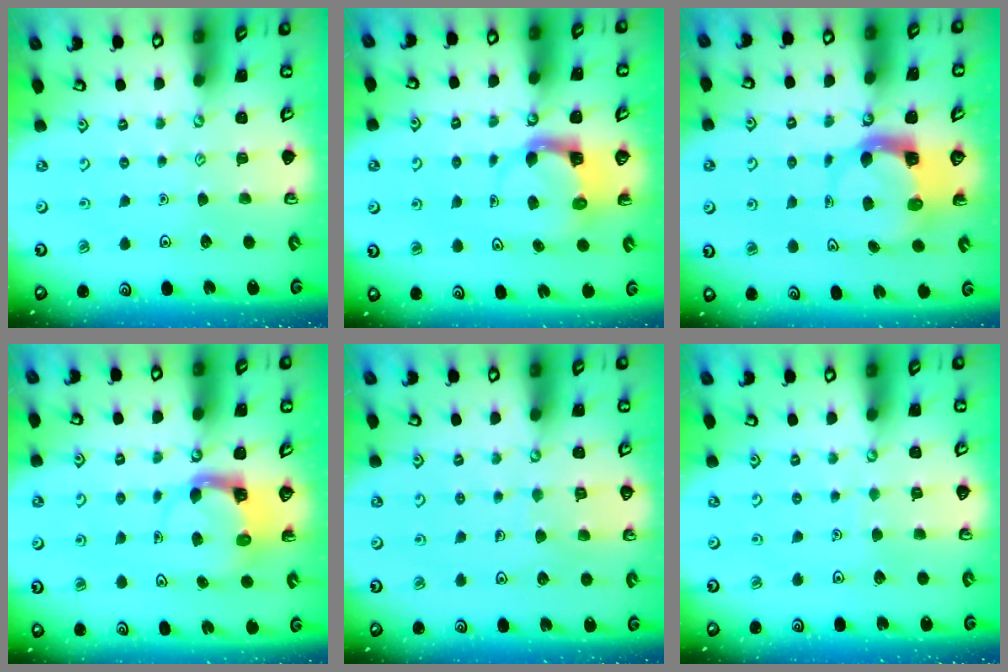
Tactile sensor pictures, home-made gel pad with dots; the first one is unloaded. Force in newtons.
{"total": 4.0, "press": 3.9, "slide": 0.4}
{"total": 3.8, "press": 3.8, "slide": 0.6}
{"total": 3.8, "press": 3.8, "slide": 0.3}
{"total": 6.1, "press": 6.1, "slide": 0.4}
{"total": 1.7, "press": 1.7, "slide": 0.1}